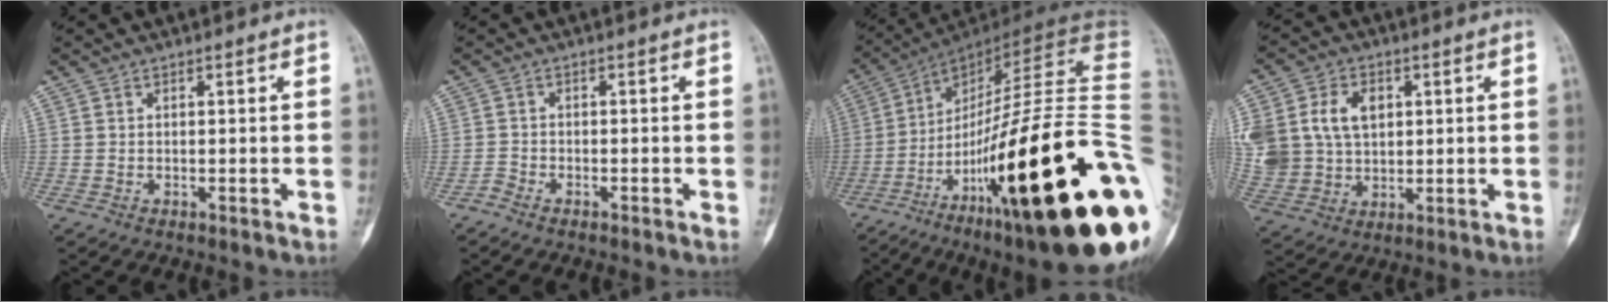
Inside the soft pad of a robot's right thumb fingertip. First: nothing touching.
{"total": 1.4, "force": [-1.2, 0.5, 0.4], "torque": [-0.012, 0.005, -0.028]}
{"total": 44.8, "force": [-12.8, 10.1, 41.7], "torque": [-0.561, 0.049, -0.203]}
{"total": 18.8, "force": [4.5, 14.4, 11.2], "torque": [-0.258, 0.018, 0.102]}